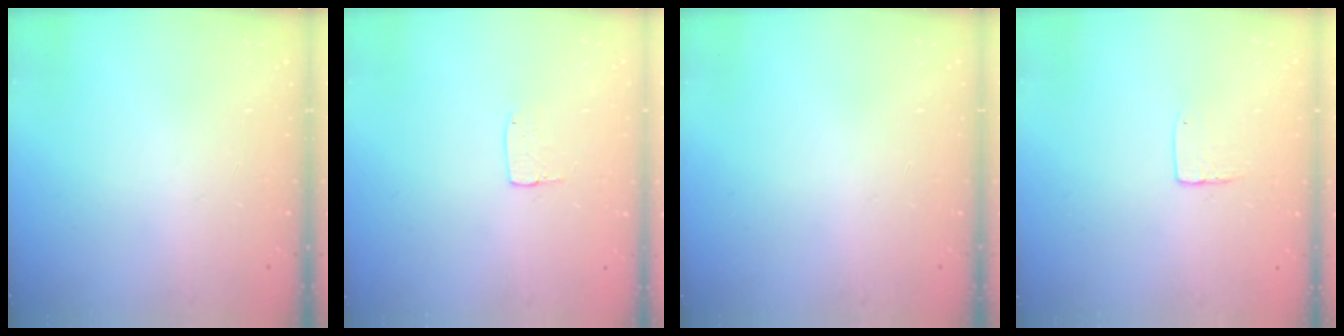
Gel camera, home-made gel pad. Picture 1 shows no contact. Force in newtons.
{"total": 3.8, "press": 3.8, "slide": 0.2}
{"total": 0.0}
{"total": 4.3, "press": 4.3, "slide": 0.4}